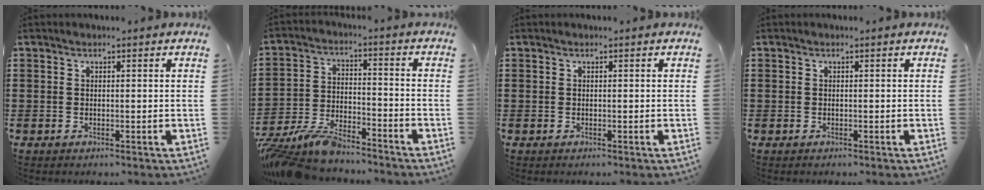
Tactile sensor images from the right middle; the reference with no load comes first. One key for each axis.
{"total": 8.1, "fx": -7.5, "fy": 1.4, "fz": 2.5, "tx": -0.064, "ty": 0.007, "tz": -0.149}
{"total": 0.0}
{"total": 0.0}